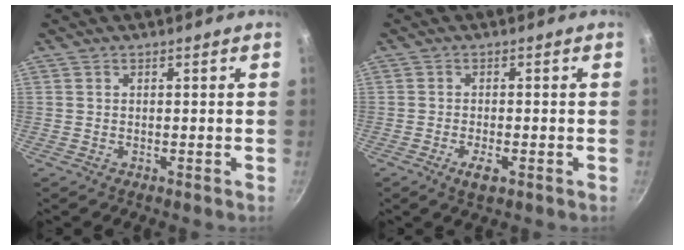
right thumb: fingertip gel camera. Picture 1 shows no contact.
{"total": 3.3, "force": [-1.5, 1.1, 2.8], "torque": [-0.053, 0.000, -0.026]}